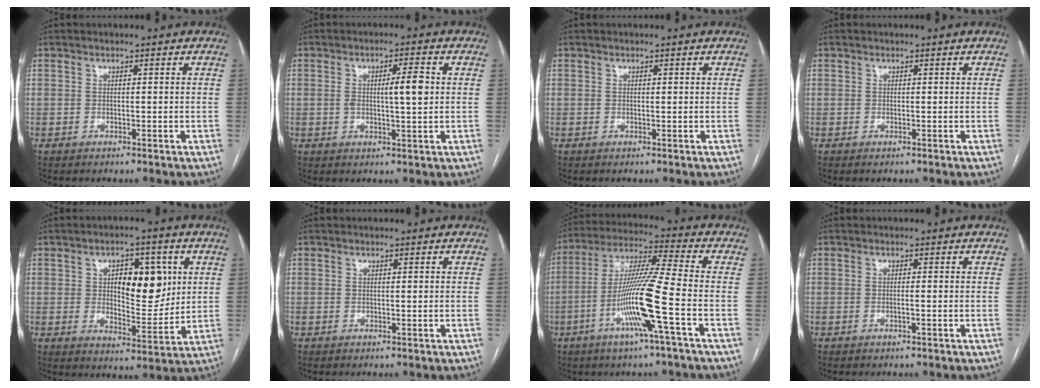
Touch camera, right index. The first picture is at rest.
{"total": 4.9, "force": [0.7, 0.7, 4.8], "torque": [-0.078, 0.006, 0.011]}
{"total": 0.0}
{"total": 0.0}
{"total": 10.3, "force": [2.6, 4.5, 8.9], "torque": [-0.125, 0.009, 0.046]}
{"total": 0.0}
{"total": 13.5, "force": [-4.7, -1.4, 12.5], "torque": [-0.247, -0.004, -0.094]}
{"total": 0.7, "force": [-0.3, -0.1, 0.6], "torque": [-0.012, 0.002, -0.002]}